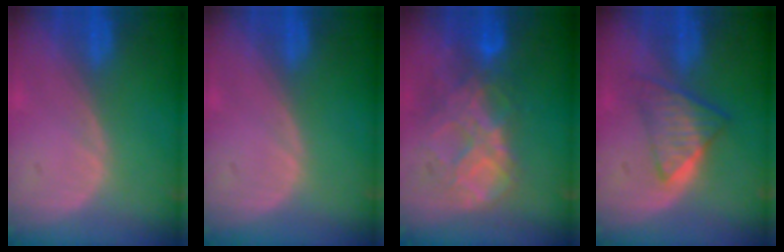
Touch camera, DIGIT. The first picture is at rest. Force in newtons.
{"total": 0.0}
{"total": 8.8, "press": 7.6, "slide": 4.5}
{"total": 6.3, "press": 5.5, "slide": 3.0}